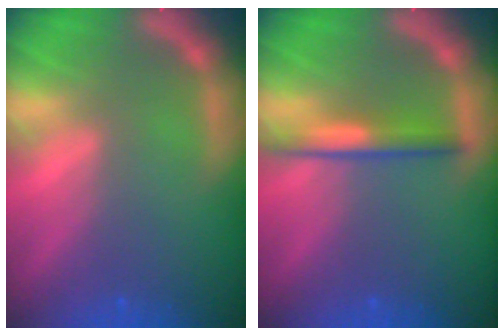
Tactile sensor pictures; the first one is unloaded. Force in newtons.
{"total": 3.0}